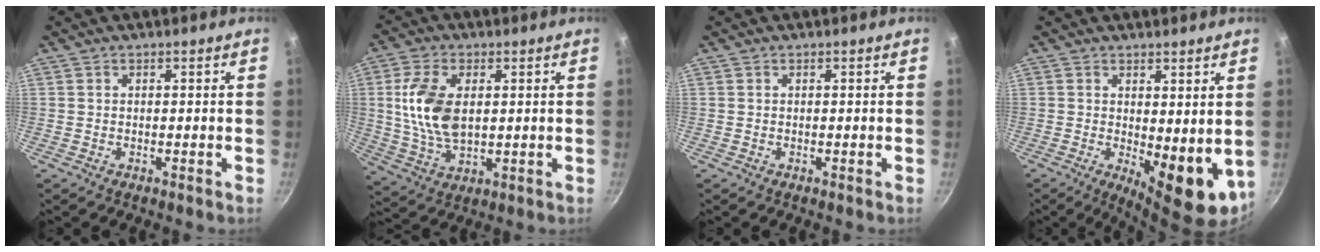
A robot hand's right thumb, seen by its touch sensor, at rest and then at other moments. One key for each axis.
{"total": 12.1, "fx": 1.8, "fy": 6.9, "fz": 9.8, "tx": -0.186, "ty": -0.009, "tz": 0.038}
{"total": 0.0}
{"total": 10.0, "fx": 0.3, "fy": 4.2, "fz": 9.1, "tx": -0.106, "ty": -0.017, "tz": 0.015}